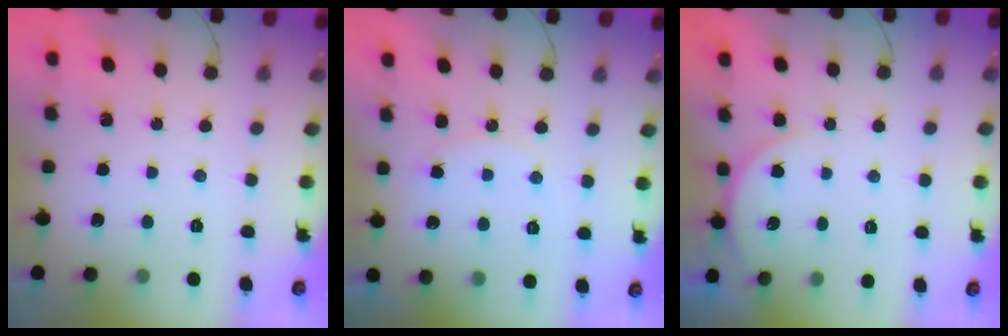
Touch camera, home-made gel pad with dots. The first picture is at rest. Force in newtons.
{"total": 8.1, "press": 8.1, "slide": 0.6}
{"total": 4.8, "press": 4.8, "slide": 0.6}